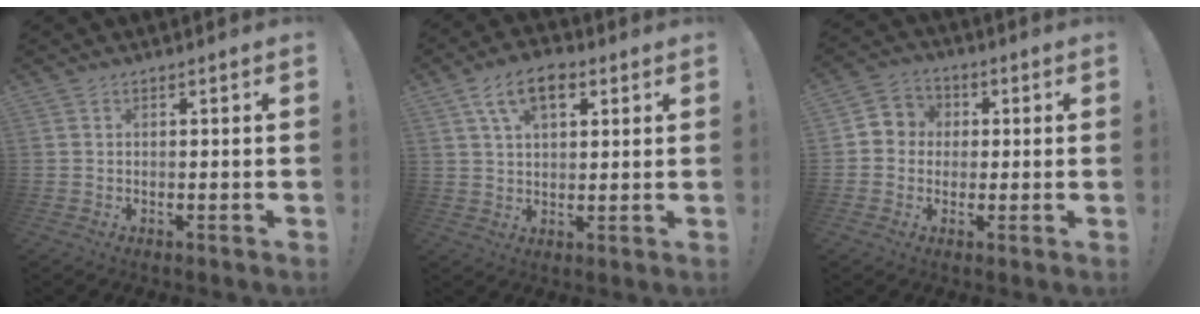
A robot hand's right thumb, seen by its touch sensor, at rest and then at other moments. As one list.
[{"total": 10.3, "force": [4.7, 5.6, 7.2], "torque": [-0.113, 0.001, 0.085]}, {"total": 6.1, "force": [-0.9, 5.9, 1.5], "torque": [-0.017, 0.017, -0.012]}]